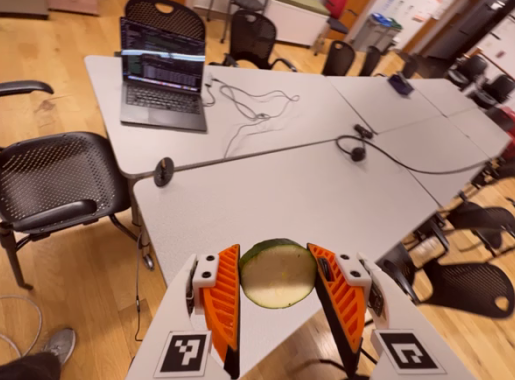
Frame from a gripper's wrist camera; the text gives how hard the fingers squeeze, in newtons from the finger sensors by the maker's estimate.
{"total": 8.4, "left": 8.1, "right": 8.8}